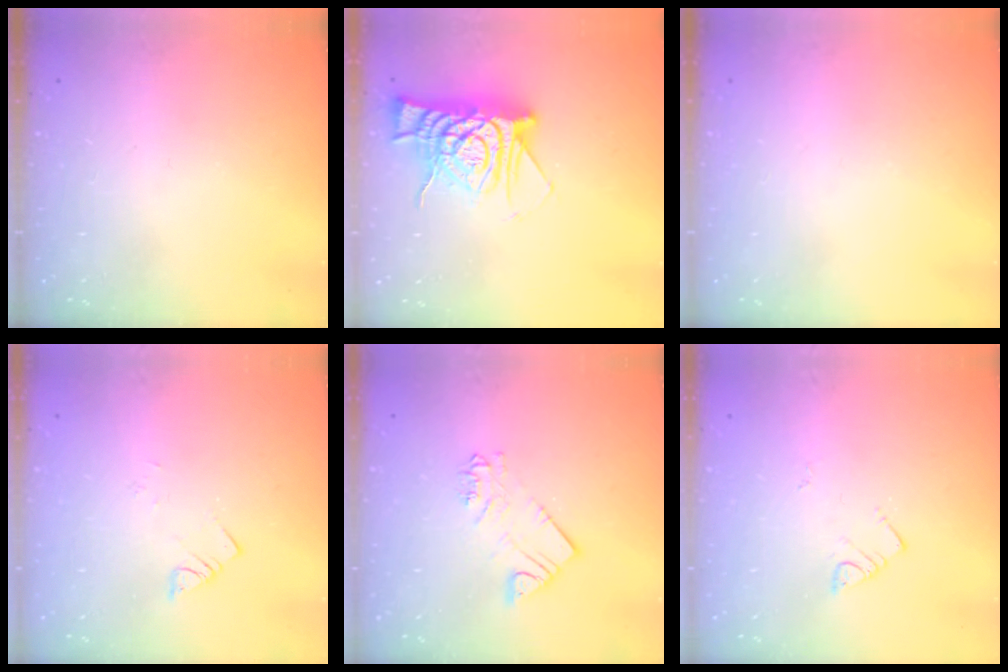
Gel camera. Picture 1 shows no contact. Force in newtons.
{"total": 12.5, "press": 12.5, "slide": 1.1}
{"total": 0.0}
{"total": 1.9, "press": 1.9, "slide": 0.1}
{"total": 4.0, "press": 4.0, "slide": 0.2}
{"total": 2.9, "press": 2.9, "slide": 0.3}